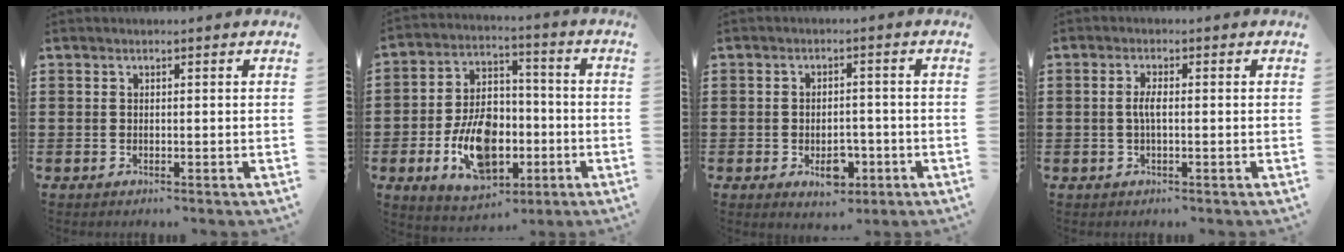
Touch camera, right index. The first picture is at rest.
{"total": 12.1, "force": [-3.4, 7.8, 8.5], "torque": [-0.160, 0.001, -0.060]}
{"total": 5.7, "force": [-2.2, 3.4, 4.0], "torque": [-0.049, 0.005, -0.040]}
{"total": 2.3, "force": [-0.2, 0.5, 2.2], "torque": [-0.048, -0.002, -0.007]}